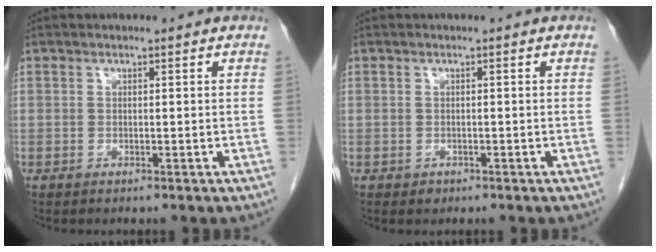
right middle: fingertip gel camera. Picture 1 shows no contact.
{"total": 0.7, "force": [-0.4, 0.6, 0.1], "torque": [-0.004, 0.002, -0.003]}